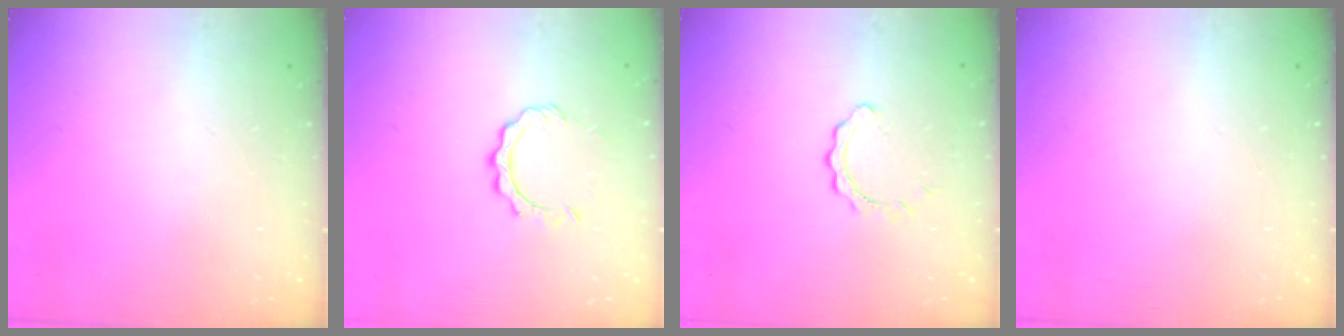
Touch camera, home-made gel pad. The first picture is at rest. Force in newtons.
{"total": 4.8, "press": 4.8, "slide": 0.4}
{"total": 2.4, "press": 2.4, "slide": 0.3}
{"total": 0.0}